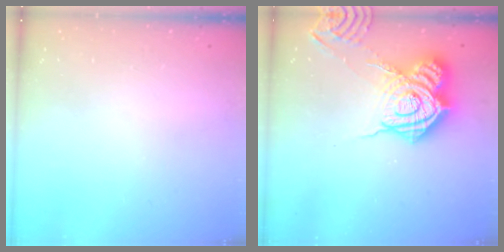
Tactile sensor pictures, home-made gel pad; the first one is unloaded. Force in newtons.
{"total": 18.8, "press": 18.7, "slide": 1.5}